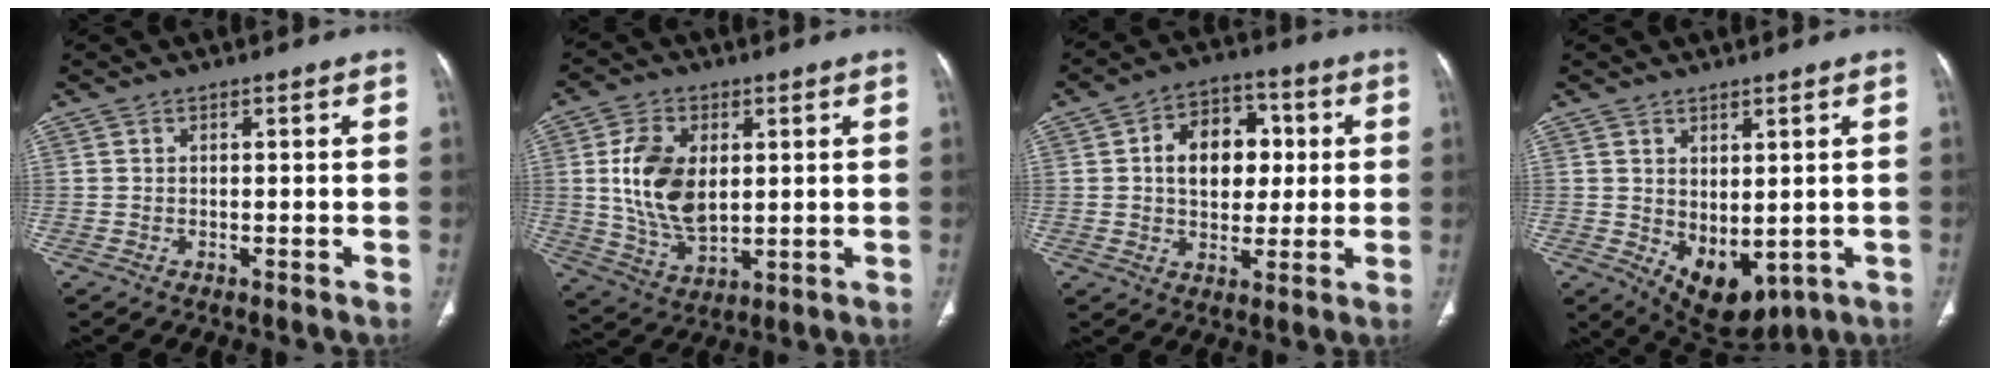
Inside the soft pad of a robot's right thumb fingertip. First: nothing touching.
{"total": 12.9, "force": [1.9, 8.0, 9.9], "torque": [-0.174, -0.013, 0.045]}
{"total": 12.4, "force": [1.8, 8.9, 8.5], "torque": [-0.086, 0.013, 0.025]}
{"total": 8.5, "force": [-0.7, 5.1, 6.8], "torque": [-0.080, -0.010, 0.020]}